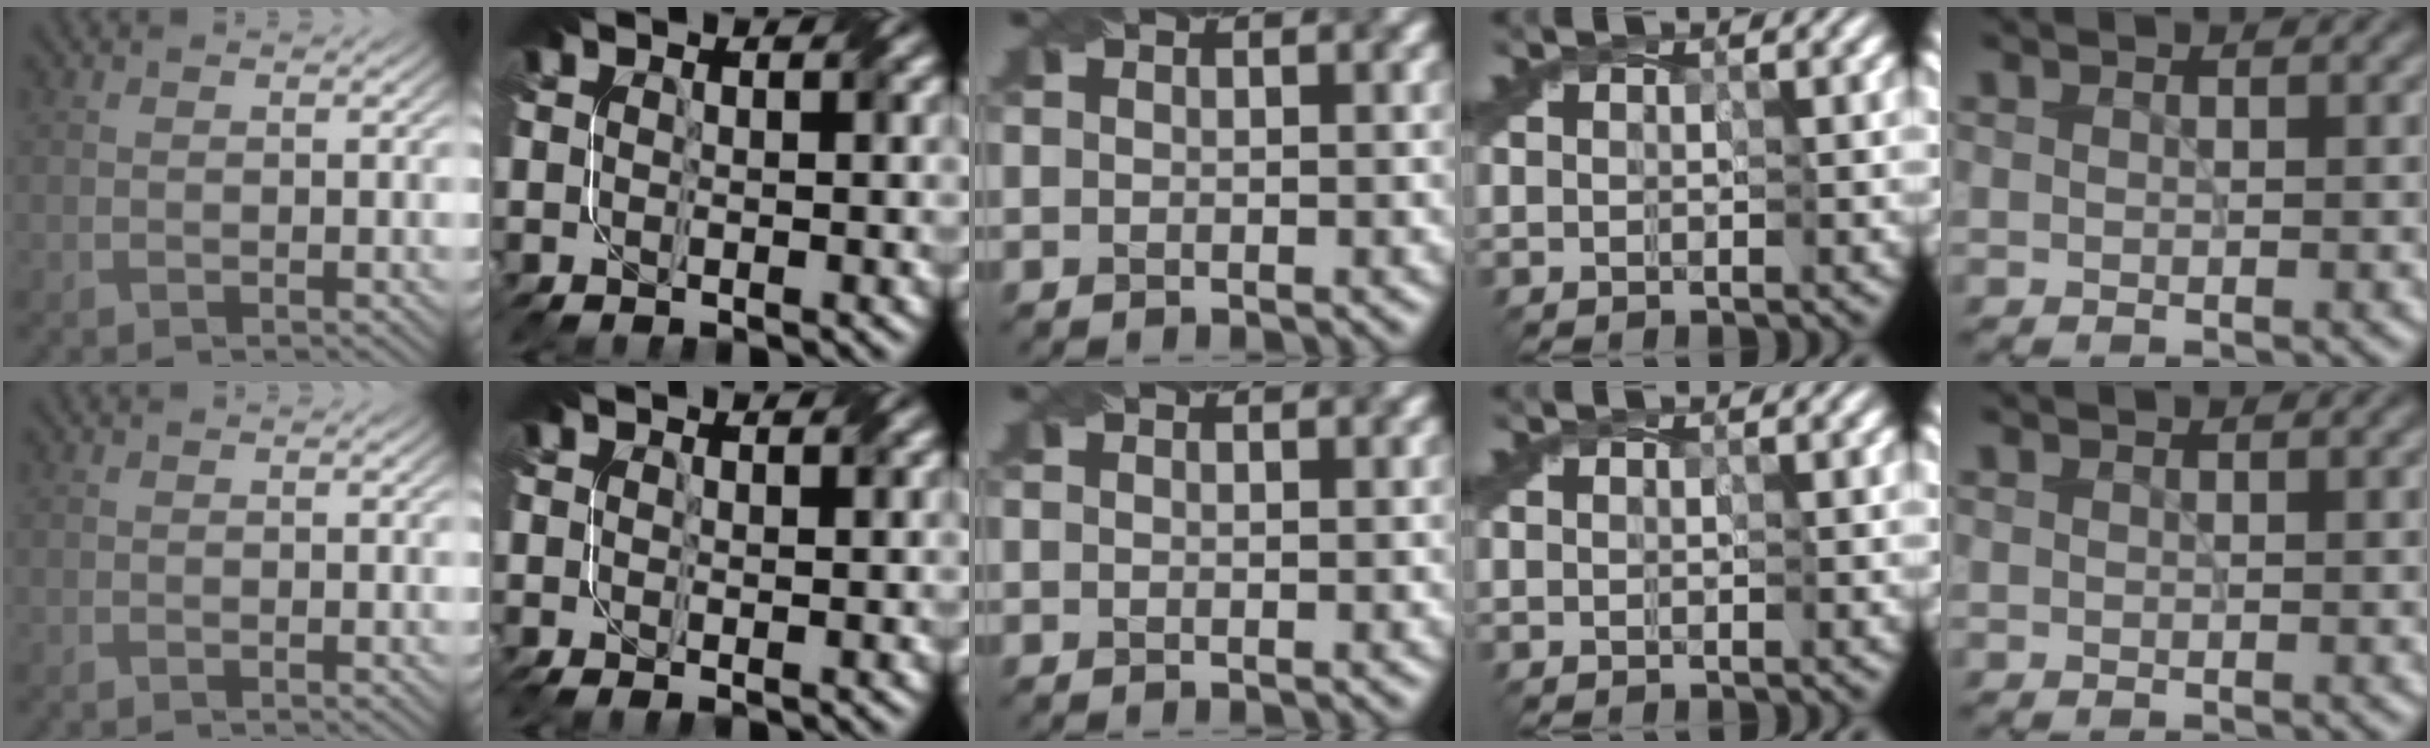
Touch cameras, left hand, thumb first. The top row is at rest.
{"index": {"total": 0.7, "force": [0.2, 0.1, 0.6], "torque": [-0.008, 0.000, 0.009]}}